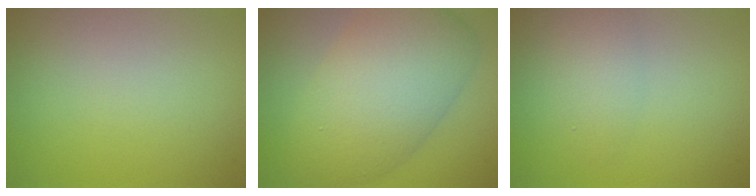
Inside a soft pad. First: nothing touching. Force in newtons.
{"total": 9.8, "press": 9.8, "slide": 0.1}
{"total": 2.1, "press": 2.1, "slide": 0.1}